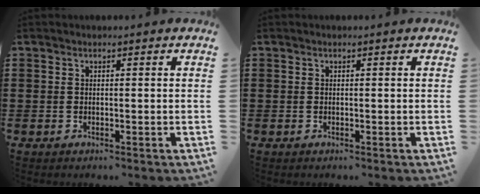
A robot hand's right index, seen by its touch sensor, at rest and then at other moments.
{"total": 0.0}